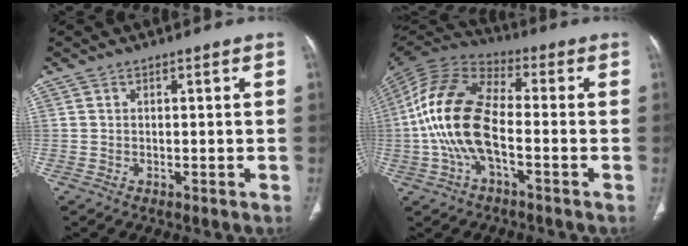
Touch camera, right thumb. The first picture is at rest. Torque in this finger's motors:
{"motor_torque": [0.16, 1.41, 2.17, -0.59, 0.67]}